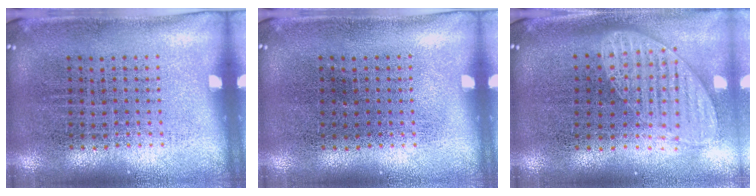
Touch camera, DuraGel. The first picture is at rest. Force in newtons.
{"total": 0.0}
{"total": 1.5, "press": 1.3, "slide": 0.8}